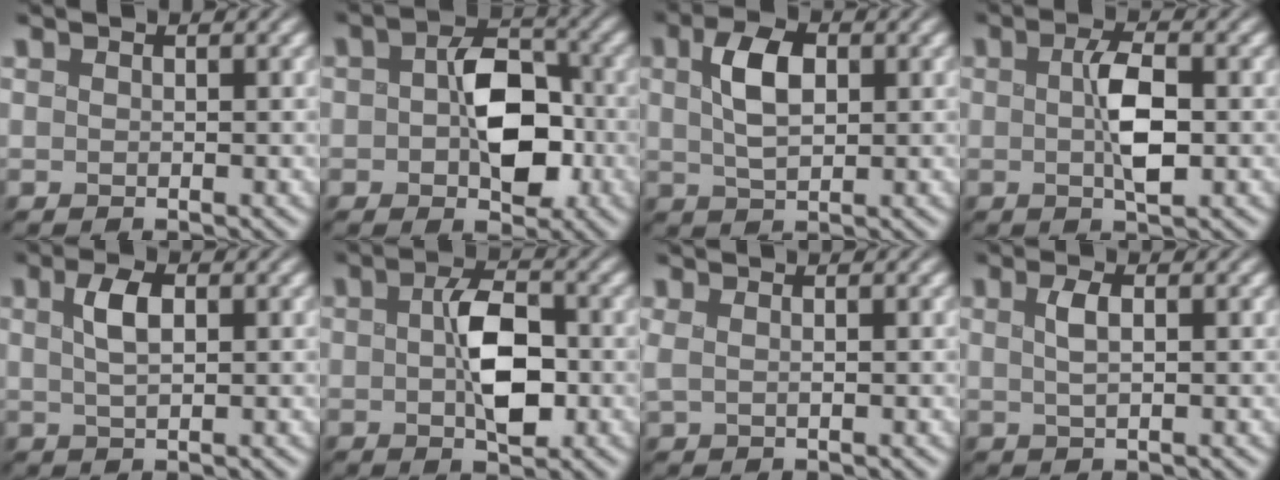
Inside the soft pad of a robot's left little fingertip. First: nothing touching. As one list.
[{"total": 6.0, "force": [-1.3, 3.8, 4.4], "torque": [-0.087, -0.002, -0.005]}, {"total": 3.3, "force": [0.2, 1.7, 2.9], "torque": [-0.077, 0.002, 0.023]}, {"total": 2.9, "force": [-0.8, 0.6, 2.7], "torque": [-0.074, 0.000, 0.005]}, {"total": 1.8, "force": [0.0, 0.5, 1.7], "torque": [-0.056, 0.002, 0.021]}, {"total": 4.3, "force": [-1.1, 2.1, 3.6], "torque": [-0.084, -0.001, 0.002]}, {"total": 0.7, "force": [0.1, 0.2, 0.7], "torque": [-0.017, 0.006, 0.005]}, {"total": 1.0, "force": [-0.3, -0.1, 1.0], "torque": [-0.037, 0.000, 0.014]}]